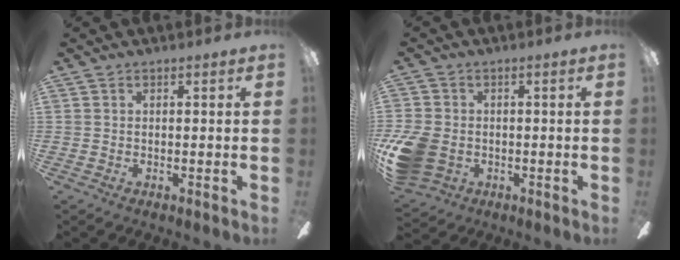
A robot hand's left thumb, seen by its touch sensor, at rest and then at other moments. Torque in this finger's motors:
{"motor_torque": [0.09, 1.89, 0.44, -0.40, 0.25]}